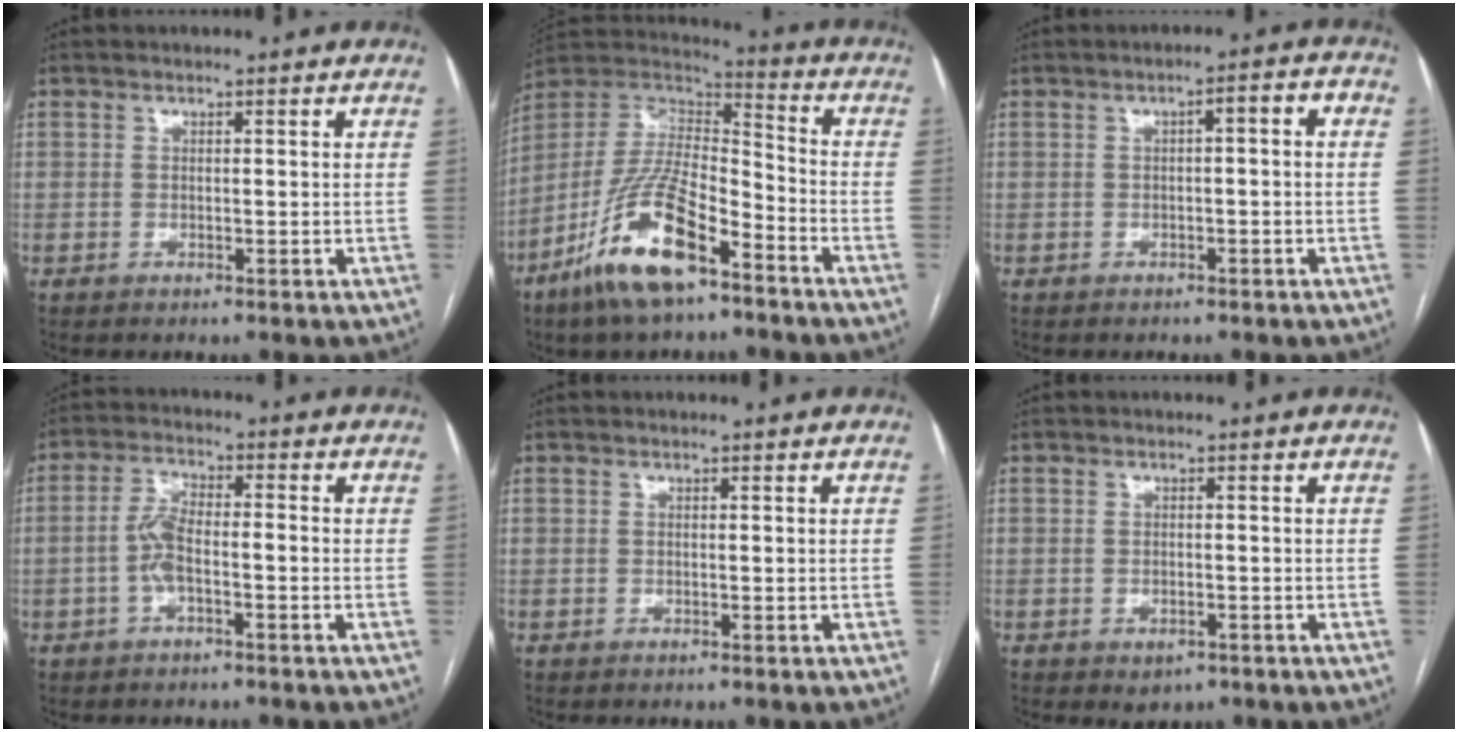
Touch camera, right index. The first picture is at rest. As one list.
[{"total": 16.9, "force": [-9.6, 5.0, 12.9], "torque": [-0.269, -0.006, -0.177]}, {"total": 4.1, "force": [0.0, 0.1, 4.1], "torque": [-0.054, 0.016, 0.001]}, {"total": 5.0, "force": [-1.4, 1.8, 4.4], "torque": [-0.098, 0.016, -0.028]}, {"total": 0.0}, {"total": 2.2, "force": [-1.1, 1.5, 1.1], "torque": [-0.012, 0.000, -0.002]}]